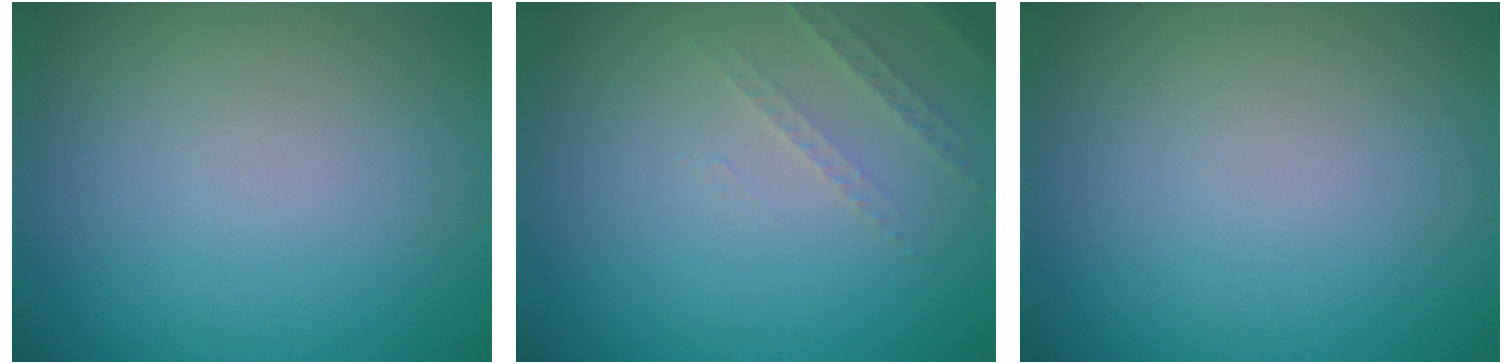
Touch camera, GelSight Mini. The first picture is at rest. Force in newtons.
{"total": 1.5, "press": 1.4, "slide": 0.4}
{"total": 0.0}